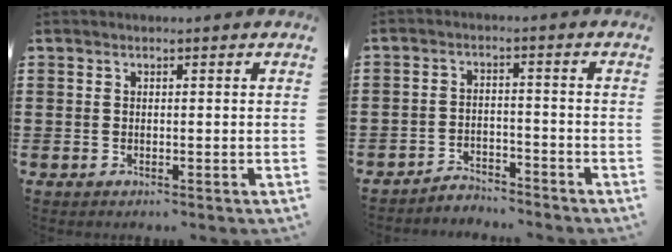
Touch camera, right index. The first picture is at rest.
{"total": 3.5, "force": [-3.4, 0.4, -0.1], "torque": [-0.008, 0.002, -0.074]}